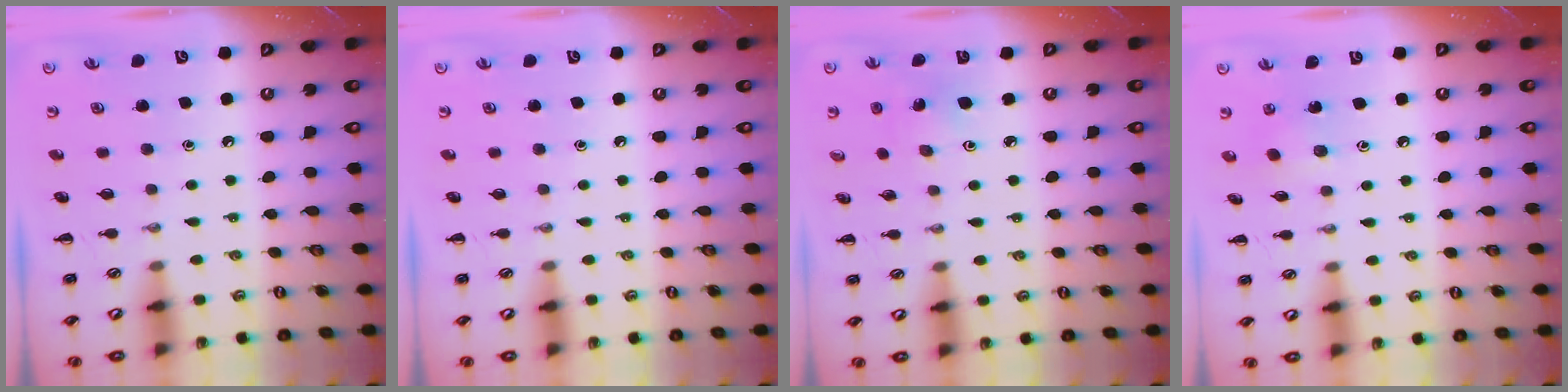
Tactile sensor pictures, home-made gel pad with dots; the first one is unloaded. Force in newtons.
{"total": 0.0}
{"total": 3.9, "press": 3.7, "slide": 1.3}
{"total": 2.9, "press": 2.8, "slide": 0.6}